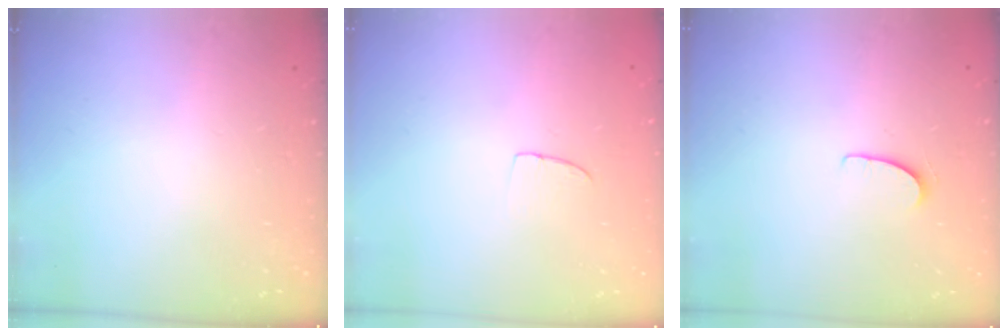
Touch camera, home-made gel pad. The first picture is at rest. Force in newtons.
{"total": 4.2, "press": 4.2, "slide": 0.3}
{"total": 5.1, "press": 5.1, "slide": 0.4}